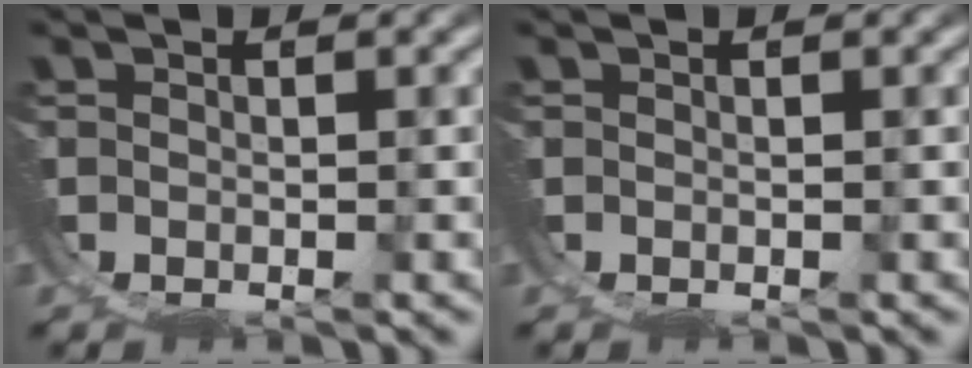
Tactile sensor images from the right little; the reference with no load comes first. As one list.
[{"total": 0.0}]